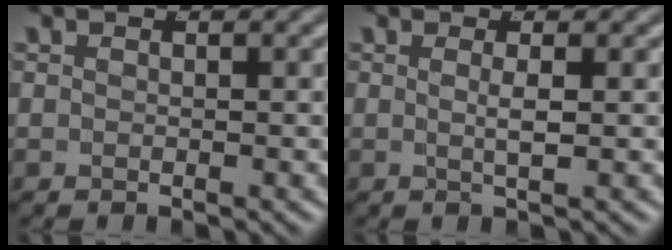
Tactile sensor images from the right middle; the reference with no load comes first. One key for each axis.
{"total": 1.4, "fx": 0.2, "fy": -0.6, "fz": 1.2, "tx": -0.023, "ty": -0.009, "tz": 0.007}